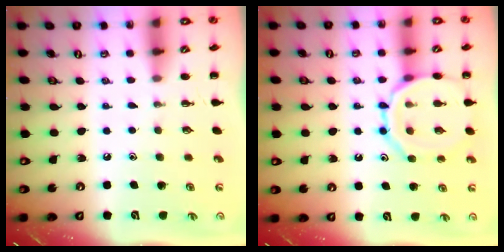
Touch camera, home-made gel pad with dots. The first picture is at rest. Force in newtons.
{"total": 11.9, "press": 11.8, "slide": 1.1}